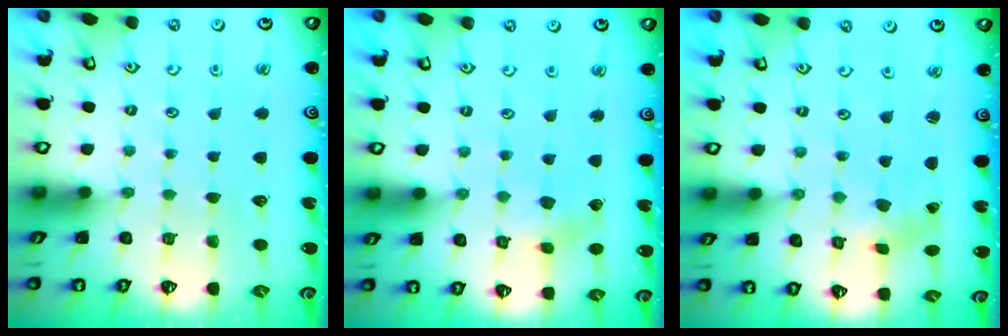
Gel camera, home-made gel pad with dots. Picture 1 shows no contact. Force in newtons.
{"total": 4.5, "press": 4.5, "slide": 0.4}
{"total": 2.7, "press": 2.3, "slide": 1.3}